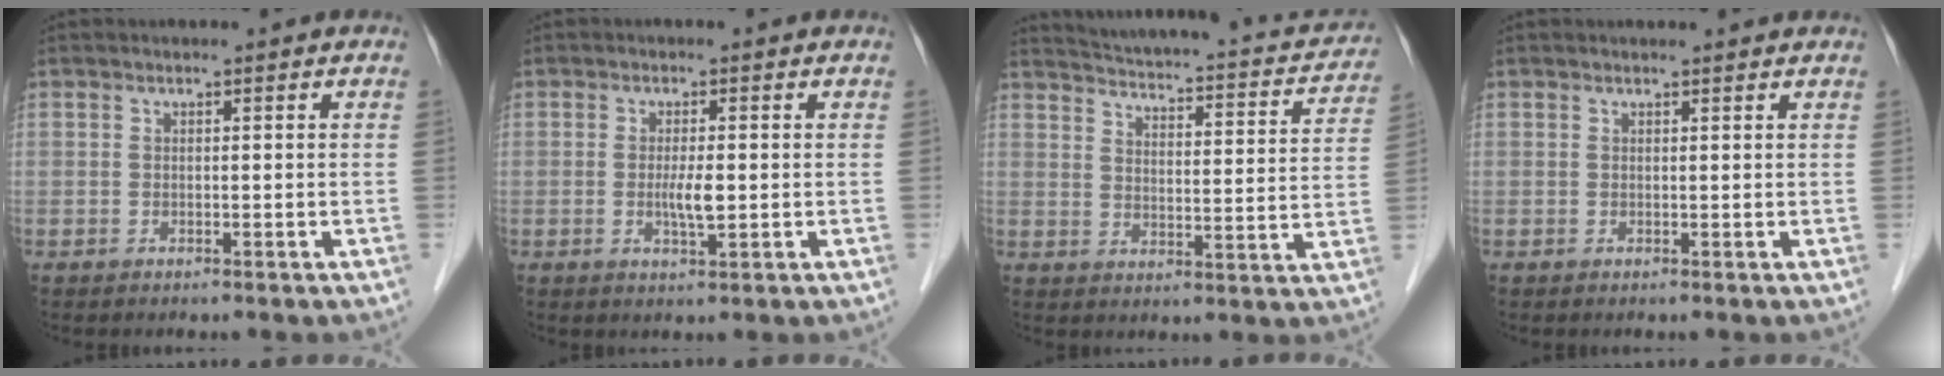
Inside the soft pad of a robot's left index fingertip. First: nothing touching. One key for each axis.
{"total": 2.8, "fx": -0.2, "fy": 0.4, "fz": 2.8, "tx": -0.054, "ty": -0.004, "tz": -0.002}
{"total": 18.2, "fx": 15.6, "fy": 4.9, "fz": 8.0, "tx": -0.109, "ty": 0.005, "tz": 0.185}
{"total": 2.8, "fx": 2.7, "fy": 0.4, "fz": 0.5, "tx": -0.011, "ty": 0.014, "tz": 0.028}